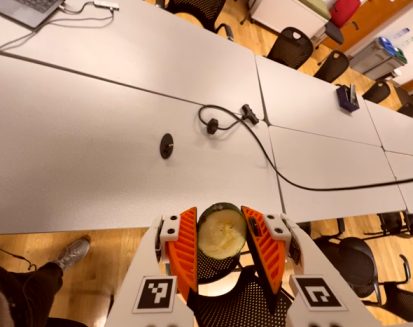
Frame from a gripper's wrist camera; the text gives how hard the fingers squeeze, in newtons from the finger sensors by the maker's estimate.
{"total": 4.4, "left": 4.6, "right": 4.2}